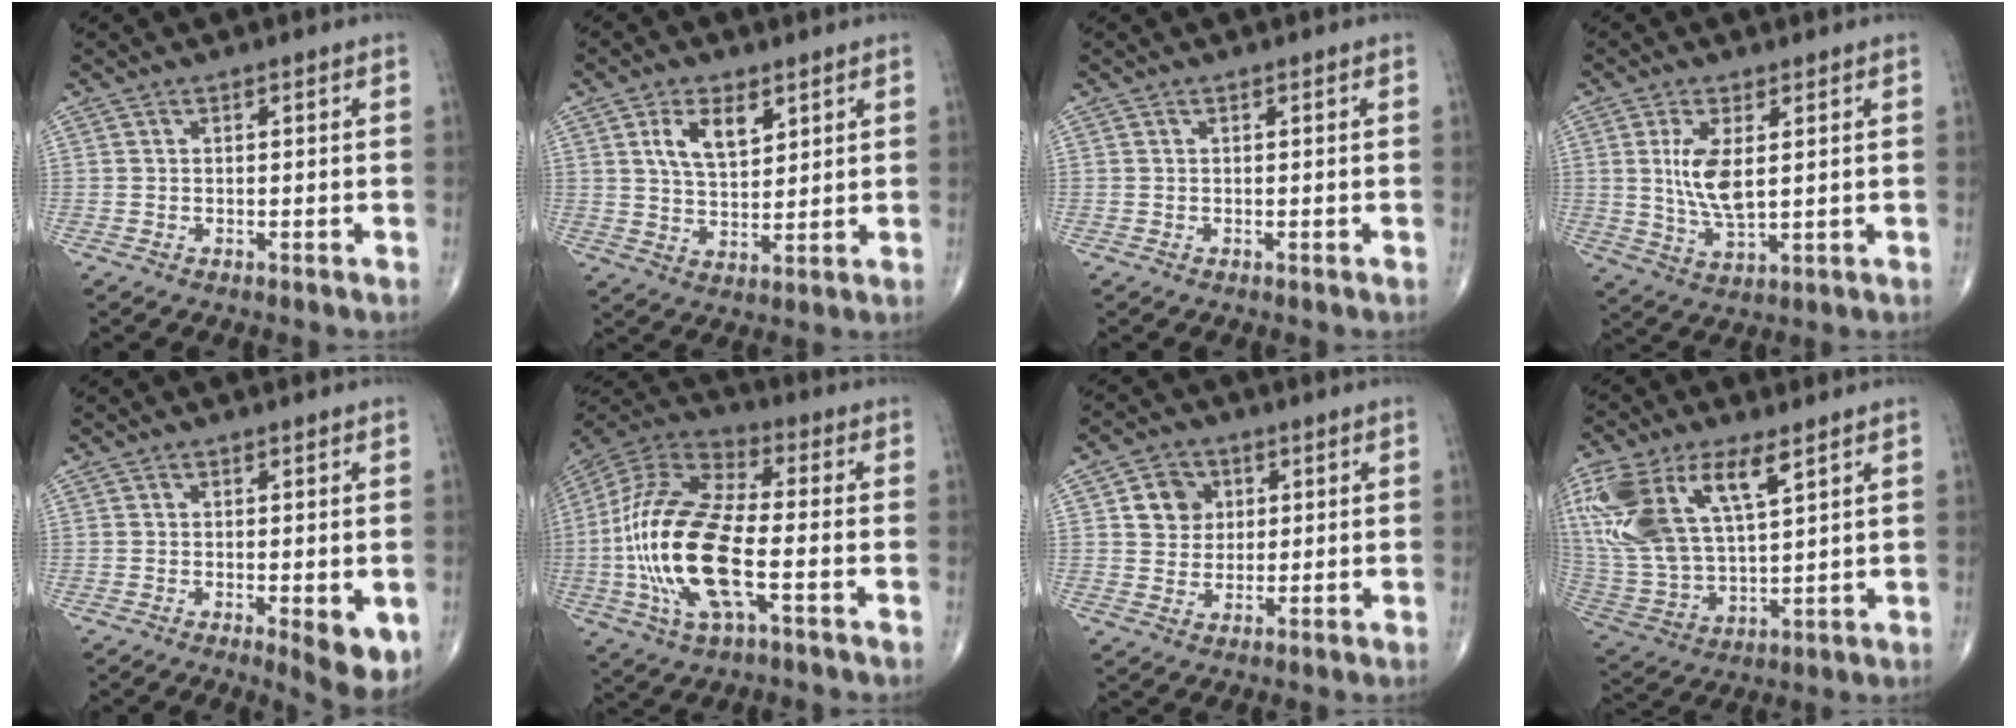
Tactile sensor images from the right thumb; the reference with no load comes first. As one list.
[{"total": 7.8, "force": [3.5, 4.1, 5.7], "torque": [-0.086, -0.020, 0.067]}, {"total": 0.0}, {"total": 8.1, "force": [1.5, 3.4, 7.2], "torque": [-0.143, -0.017, 0.038]}, {"total": 6.3, "force": [-1.6, 2.1, 5.8], "torque": [-0.072, -0.016, -0.019]}, {"total": 22.3, "force": [-4.3, 8.7, 20.1], "torque": [-0.443, 0.015, -0.077]}, {"total": 6.2, "force": [1.8, 5.4, 2.3], "torque": [-0.009, -0.003, 0.028]}, {"total": 22.2, "force": [9.8, 10.2, 17.1], "torque": [-0.378, -0.014, 0.196]}]